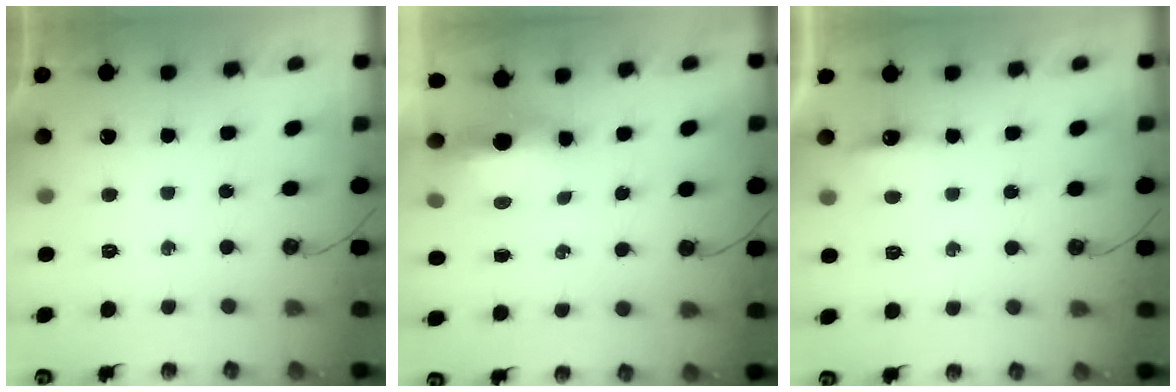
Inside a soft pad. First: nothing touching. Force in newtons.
{"total": 6.3, "press": 6.2, "slide": 1.2}
{"total": 3.9, "press": 3.8, "slide": 0.7}